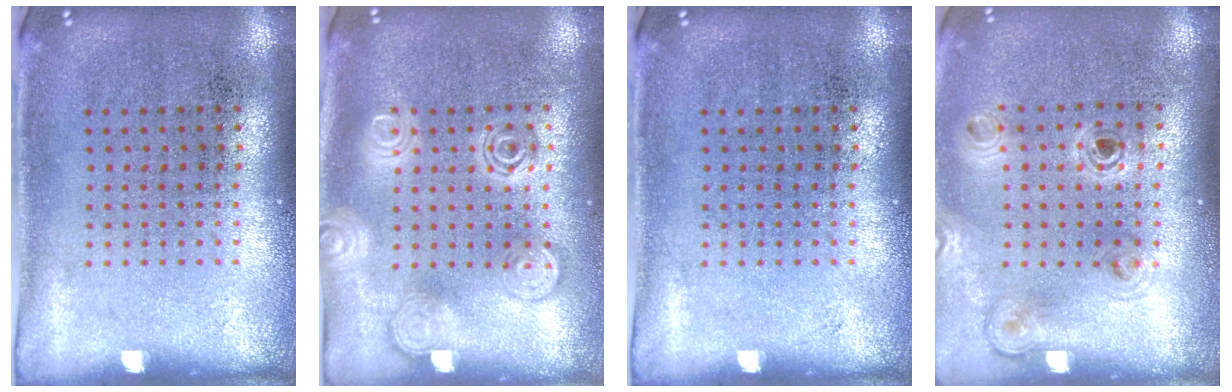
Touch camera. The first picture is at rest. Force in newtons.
{"total": 2.8, "press": 2.8, "slide": 0.4}
{"total": 0.0}
{"total": 1.0, "press": 1.0, "slide": 0.1}